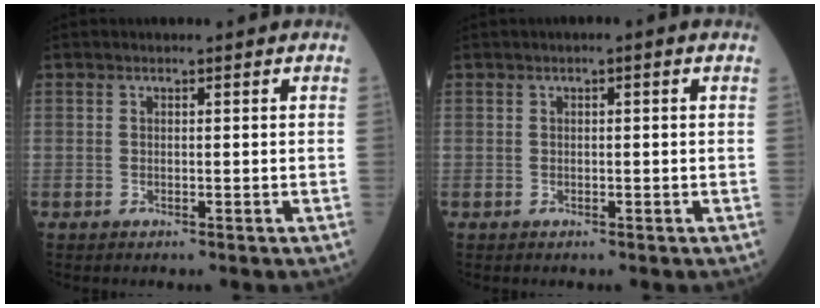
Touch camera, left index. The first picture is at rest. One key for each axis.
{"total": 0.7, "fx": 0.0, "fy": 0.0, "fz": 0.7, "tx": -0.013, "ty": 0.000, "tz": -0.004}